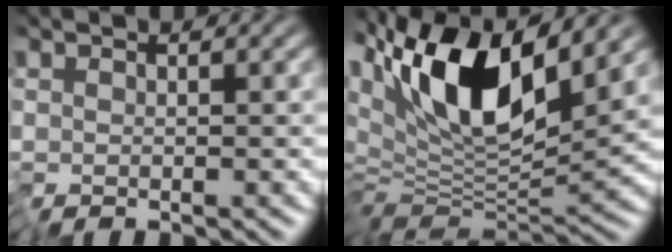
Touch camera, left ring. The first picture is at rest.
{"total": 12.4, "force": [5.0, 4.2, 10.6], "torque": [-0.194, 0.014, 0.084]}